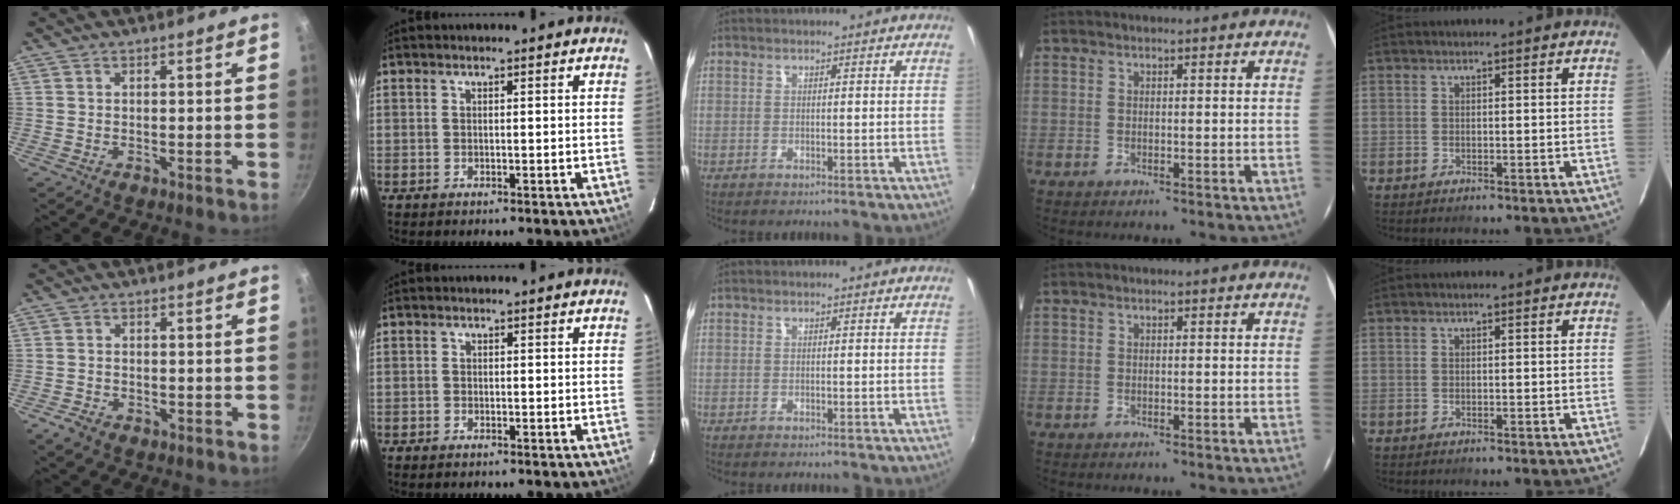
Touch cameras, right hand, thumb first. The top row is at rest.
{"thumb": {"total": 3.4, "force": [-1.8, 2.2, 1.9], "torque": [-0.034, 0.009, -0.029]}, "index": {"total": 0.8, "force": [-0.5, 0.5, 0.1], "torque": [-0.004, 0.000, -0.011]}}